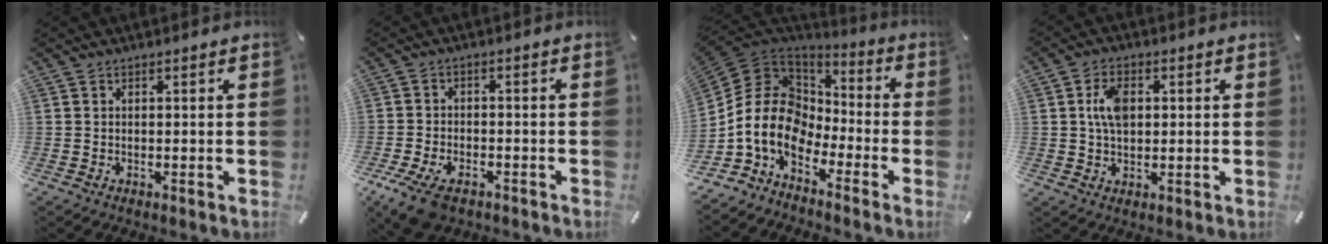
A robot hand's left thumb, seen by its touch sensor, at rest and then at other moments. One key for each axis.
{"total": 7.1, "fx": -4.0, "fy": 4.2, "fz": 4.0, "tx": -0.094, "ty": 0.012, "tz": -0.074}
{"total": 13.1, "fx": -4.8, "fy": 10.0, "fz": 6.9, "tx": -0.180, "ty": 0.008, "tz": -0.095}
{"total": 6.7, "fx": 1.2, "fy": 4.2, "fz": 5.0, "tx": -0.102, "ty": 0.007, "tz": 0.019}